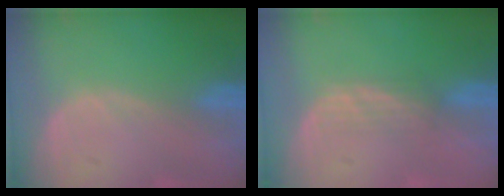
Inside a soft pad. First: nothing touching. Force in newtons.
{"total": 2.3, "press": 2.2, "slide": 0.3}